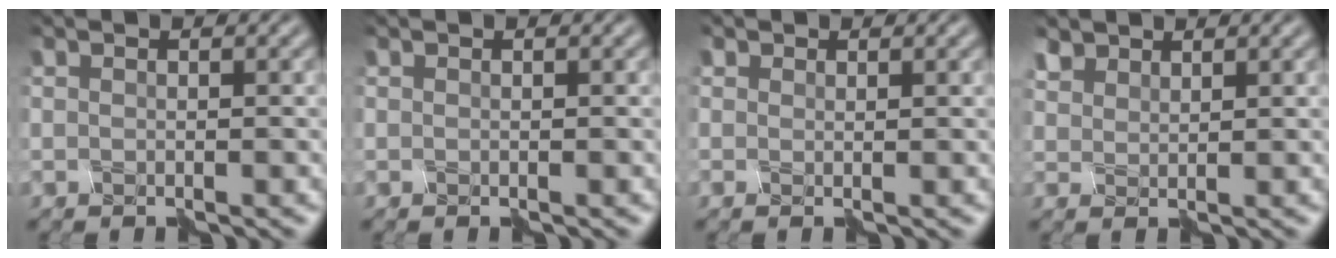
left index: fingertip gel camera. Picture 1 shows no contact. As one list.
[{"total": 0.0}, {"total": 0.7, "force": [0.4, 0.4, -0.4], "torque": [0.006, -0.001, 0.011]}, {"total": 1.9, "force": [1.7, 0.9, -0.1], "torque": [-0.009, 0.008, 0.038]}]